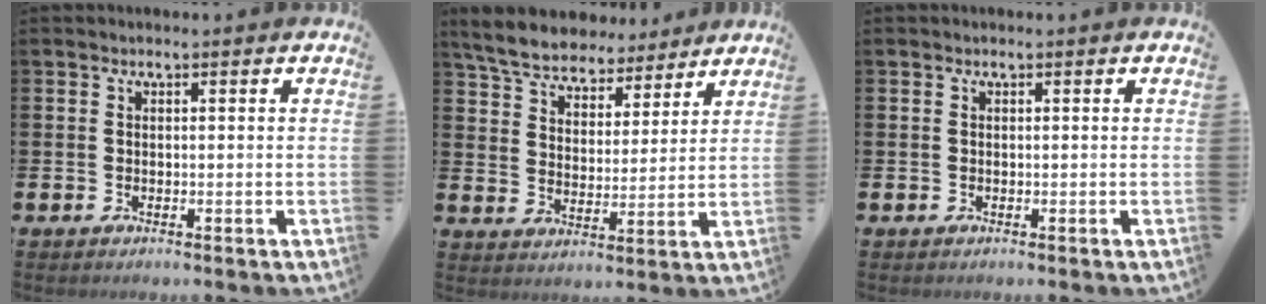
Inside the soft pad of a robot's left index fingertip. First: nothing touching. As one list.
[{"total": 6.9, "force": [6.6, 2.0, 1.1], "torque": [-0.059, -0.037, 0.119]}, {"total": 0.0}]